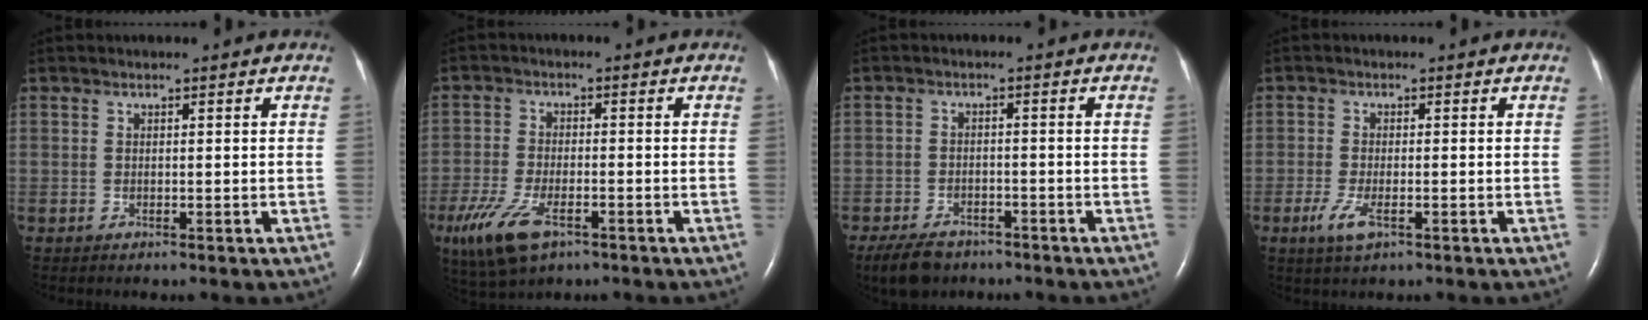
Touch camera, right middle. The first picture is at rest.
{"total": 9.6, "force": [-5.4, 3.9, 7.0], "torque": [-0.147, -0.020, -0.095]}
{"total": 6.3, "force": [-4.9, 3.1, 2.5], "torque": [-0.051, -0.006, -0.080]}
{"total": 3.5, "force": [-1.6, 1.0, 3.0], "torque": [-0.072, -0.008, -0.030]}